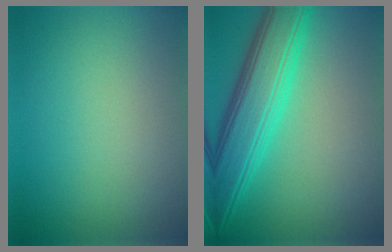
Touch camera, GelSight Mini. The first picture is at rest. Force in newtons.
{"total": 7.3, "press": 7.3, "slide": 0.3}